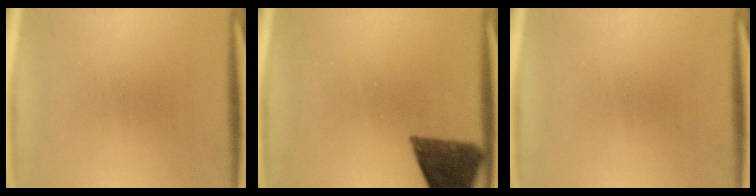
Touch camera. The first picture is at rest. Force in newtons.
{"total": 9.0}
{"total": 0.0}